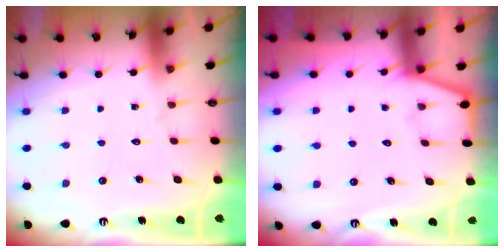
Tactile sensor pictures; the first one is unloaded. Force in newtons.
{"total": 2.3, "press": 2.3, "slide": 0.2}